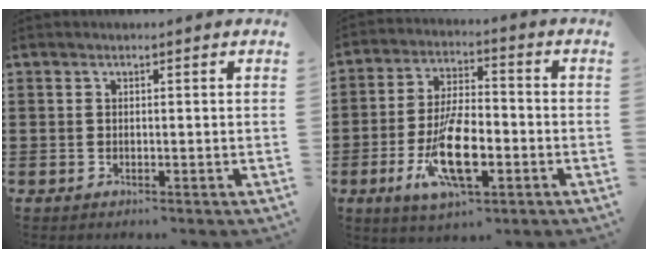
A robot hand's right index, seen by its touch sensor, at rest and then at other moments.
{"total": 11.9, "force": [-4.1, 4.4, 10.2], "torque": [-0.214, -0.009, -0.070]}